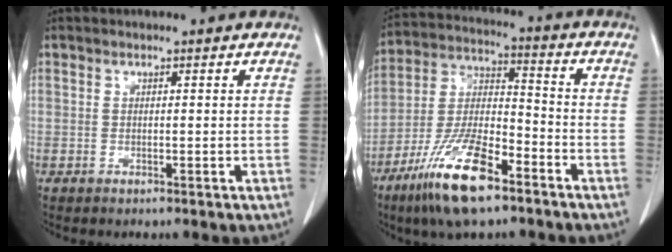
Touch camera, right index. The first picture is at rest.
{"total": 14.7, "force": [-9.2, 3.9, 10.8], "torque": [-0.221, -0.015, -0.168]}